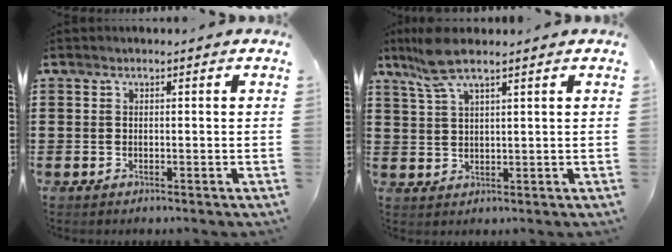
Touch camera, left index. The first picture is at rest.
{"total": 5.7, "force": [3.9, 0.9, 4.0], "torque": [-0.087, 0.003, 0.073]}